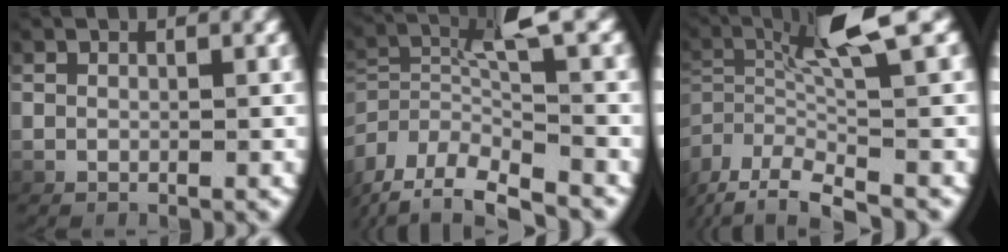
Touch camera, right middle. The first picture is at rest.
{"total": 7.0, "force": [-1.6, 4.0, 5.4], "torque": [-0.118, -0.007, -0.027]}
{"total": 7.4, "force": [1.0, 2.9, 6.8], "torque": [-0.131, 0.013, 0.017]}